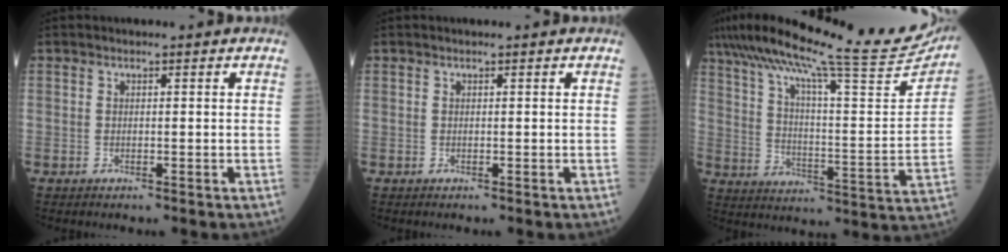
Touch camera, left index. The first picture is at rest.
{"total": 0.0}
{"total": 27.1, "force": [22.9, 1.6, 14.3], "torque": [-0.242, -0.028, 0.315]}